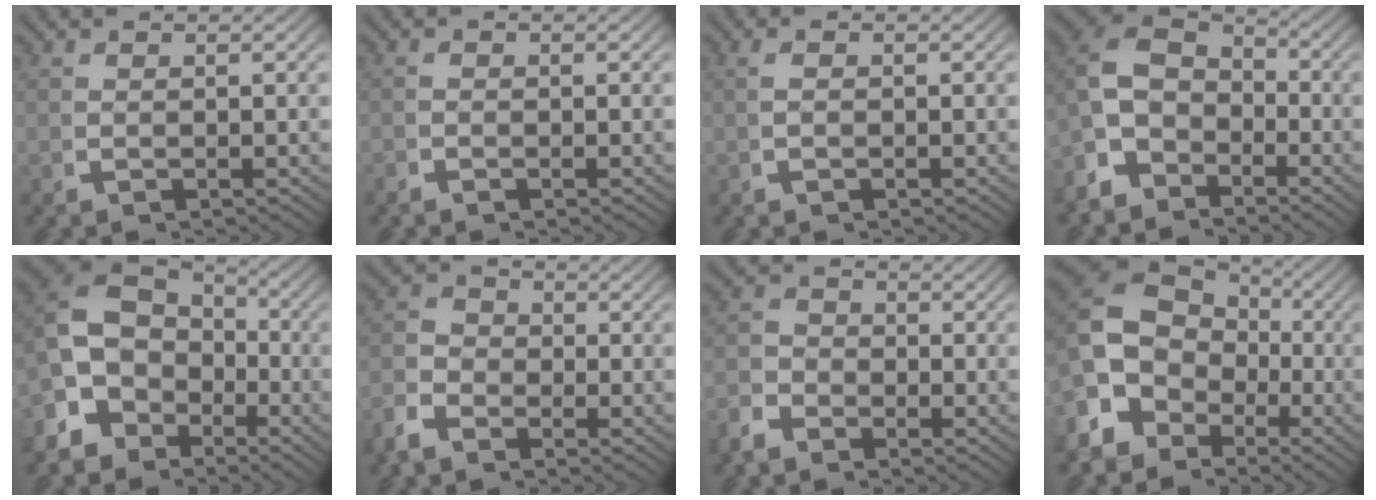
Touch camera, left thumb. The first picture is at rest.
{"total": 0.6, "force": [-0.6, 0.2, 0.0], "torque": [0.001, -0.005, -0.014]}
{"total": 0.7, "force": [-0.1, 0.2, 0.7], "torque": [-0.015, 0.003, -0.001]}
{"total": 9.3, "force": [0.4, 7.2, 5.9], "torque": [-0.123, -0.014, 0.003]}
{"total": 11.6, "force": [0.4, 8.7, 7.6], "torque": [-0.167, -0.027, 0.013]}
{"total": 4.3, "force": [-1.1, 3.4, 2.3], "torque": [-0.036, -0.007, -0.028]}
{"total": 2.8, "force": [-1.5, 2.1, 1.1], "torque": [-0.010, -0.009, -0.032]}
{"total": 11.1, "force": [0.8, 8.4, 7.2], "torque": [-0.163, -0.027, 0.025]}